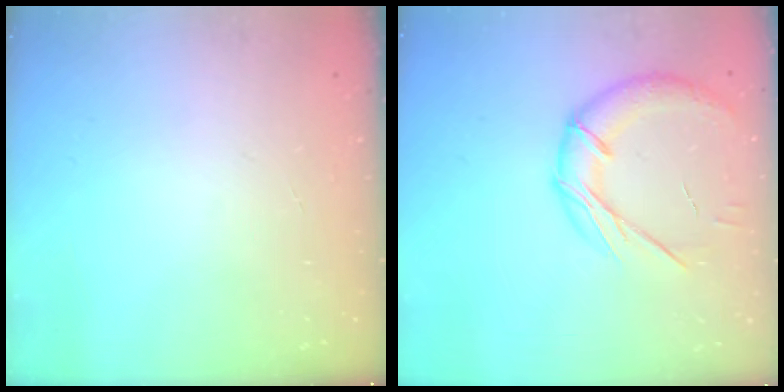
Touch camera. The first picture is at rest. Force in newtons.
{"total": 14.3, "press": 14.3, "slide": 1.4}